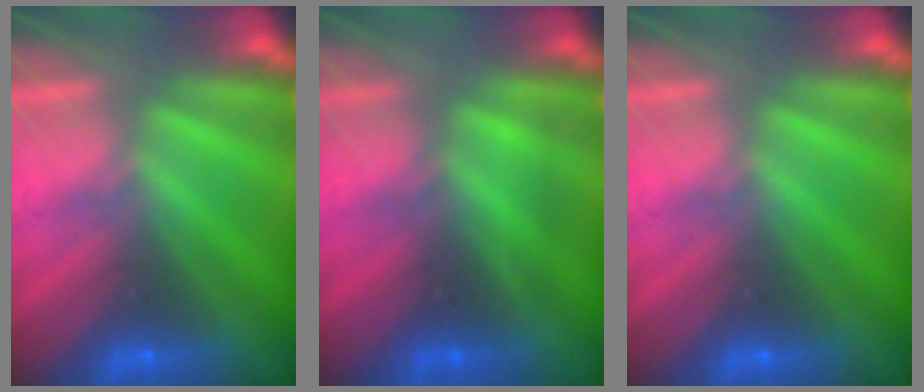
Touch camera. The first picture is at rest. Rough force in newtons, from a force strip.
{"total": 1.8}
{"total": 0.0}